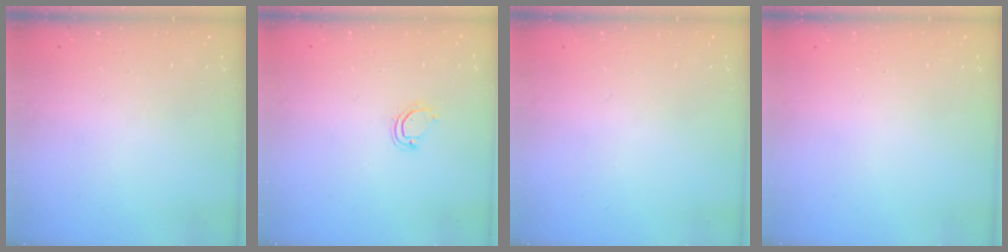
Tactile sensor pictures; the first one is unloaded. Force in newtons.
{"total": 4.7, "press": 4.7, "slide": 0.2}
{"total": 0.0}
{"total": 0.0}